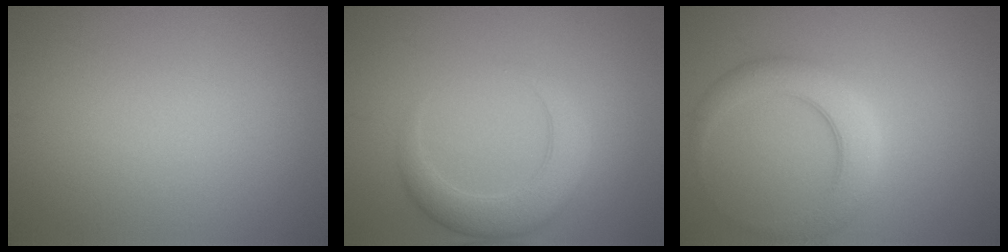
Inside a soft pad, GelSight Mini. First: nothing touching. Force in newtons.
{"total": 5.4, "press": 5.4, "slide": 0.1}
{"total": 4.1, "press": 4.1, "slide": 0.1}